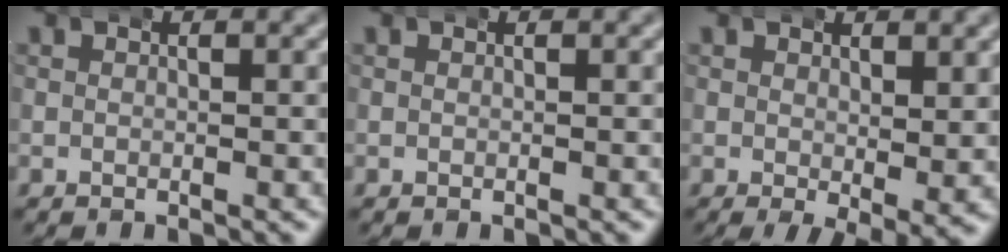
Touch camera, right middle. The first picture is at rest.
{"total": 0.0}
{"total": 2.5, "force": [0.0, 0.7, 2.4], "torque": [-0.022, -0.018, 0.005]}